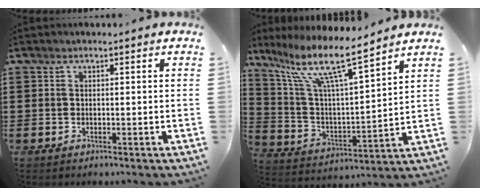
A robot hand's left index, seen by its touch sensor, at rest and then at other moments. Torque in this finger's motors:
{"motor_torque": [2.14, 0.00, 0.74, 0.21]}